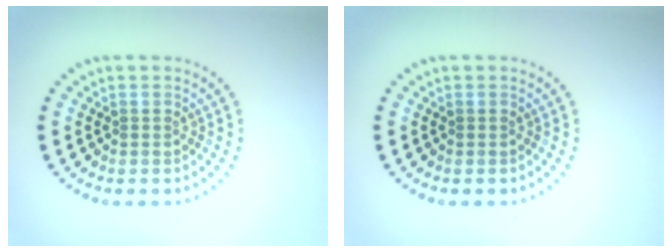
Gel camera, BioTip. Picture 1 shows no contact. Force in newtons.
{"total": 0.0}